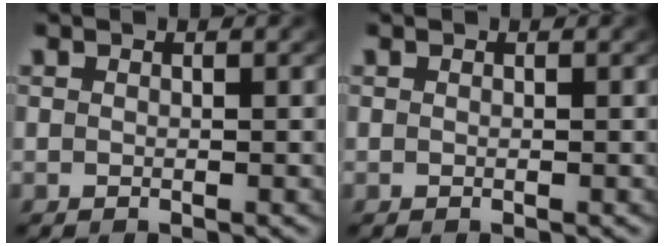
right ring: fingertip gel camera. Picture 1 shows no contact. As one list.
[{"total": 0.0}]